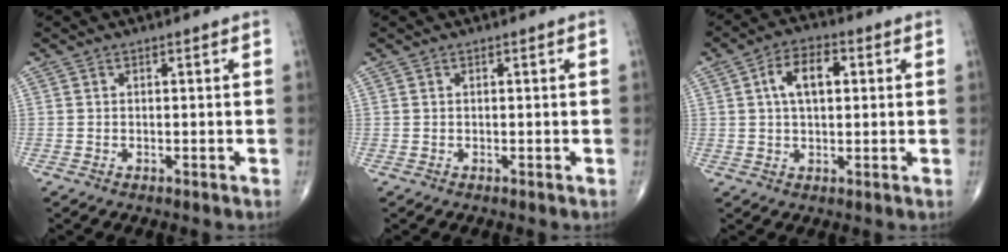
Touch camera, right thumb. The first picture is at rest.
{"total": 0.0}
{"total": 7.9, "force": [1.8, 4.4, 6.3], "torque": [-0.102, 0.012, 0.026]}